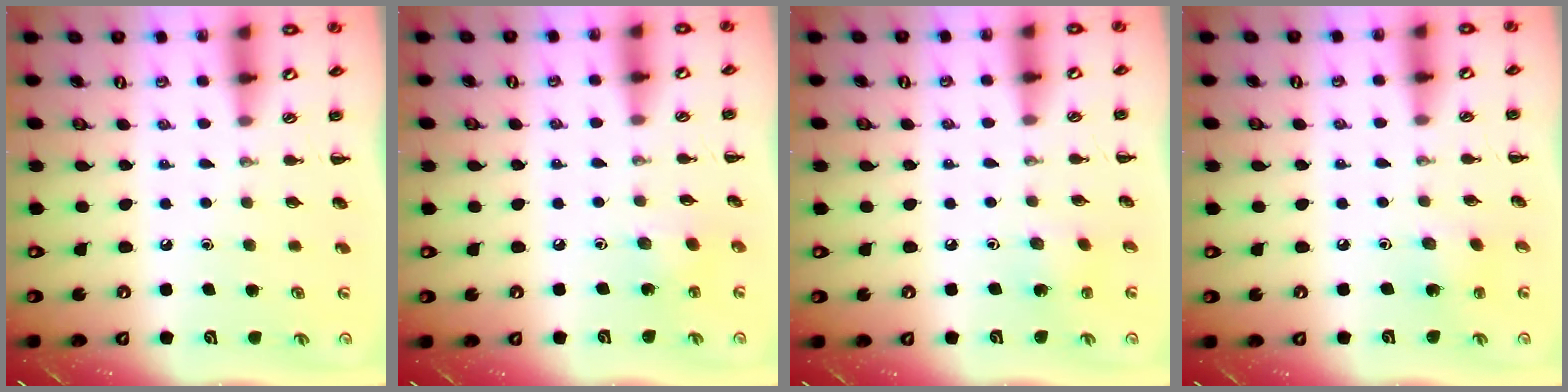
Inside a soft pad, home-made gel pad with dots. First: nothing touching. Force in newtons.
{"total": 3.1, "press": 3.0, "slide": 0.8}
{"total": 2.7, "press": 2.6, "slide": 0.7}
{"total": 1.6, "press": 1.5, "slide": 0.5}